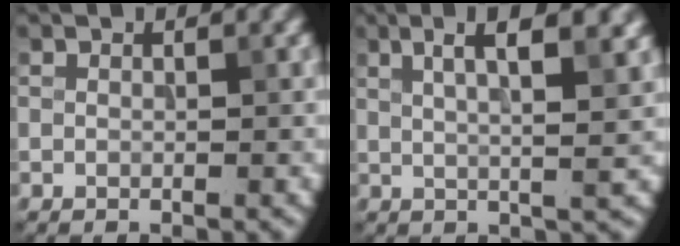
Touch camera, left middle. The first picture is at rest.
{"total": 6.1, "force": [2.8, 1.5, 5.2], "torque": [-0.058, 0.010, 0.037]}